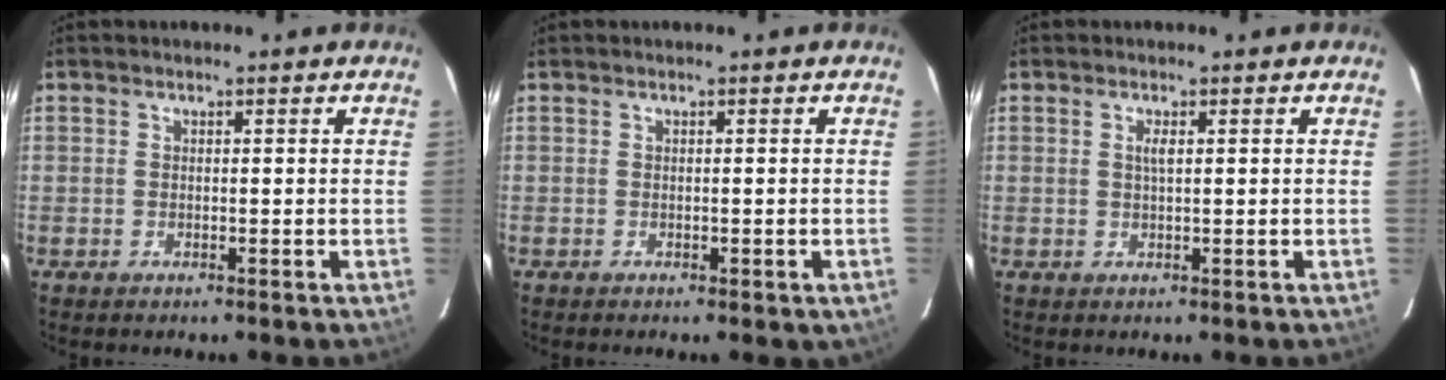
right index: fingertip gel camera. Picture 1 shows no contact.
{"total": 1.3, "force": [-0.5, 0.5, 1.1], "torque": [-0.010, -0.001, -0.004]}
{"total": 1.5, "force": [0.4, 0.2, 1.4], "torque": [-0.025, 0.001, 0.007]}